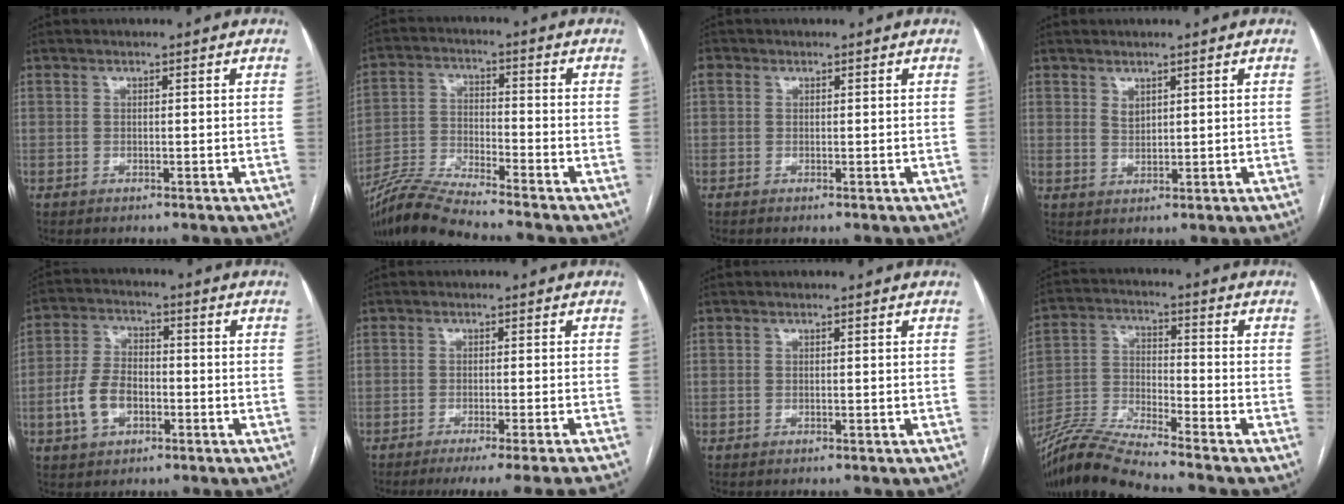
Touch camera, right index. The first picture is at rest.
{"total": 9.1, "force": [-8.5, -1.2, 3.1], "torque": [-0.070, -0.013, -0.165]}
{"total": 1.2, "force": [0.4, 1.0, 0.4], "torque": [-0.006, 0.009, 0.004]}
{"total": 1.7, "force": [1.1, 0.9, 0.9], "torque": [-0.016, -0.004, 0.027]}
{"total": 7.7, "force": [-2.3, 4.9, 5.5], "torque": [-0.124, 0.015, -0.042]}
{"total": 12.7, "force": [-11.3, -2.1, 5.2], "torque": [-0.046, -0.037, -0.150]}
{"total": 0.0}
{"total": 11.2, "force": [-10.4, -1.3, 4.1], "torque": [-0.087, -0.007, -0.200]}